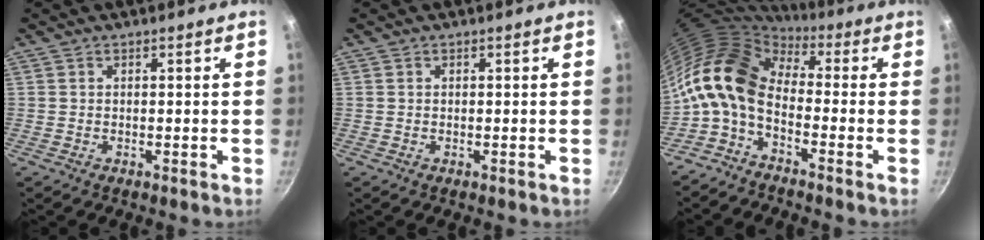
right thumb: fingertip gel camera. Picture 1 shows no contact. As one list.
[{"total": 0.0}, {"total": 13.3, "force": [-1.3, 7.9, 10.5], "torque": [-0.190, 0.029, -0.046]}]